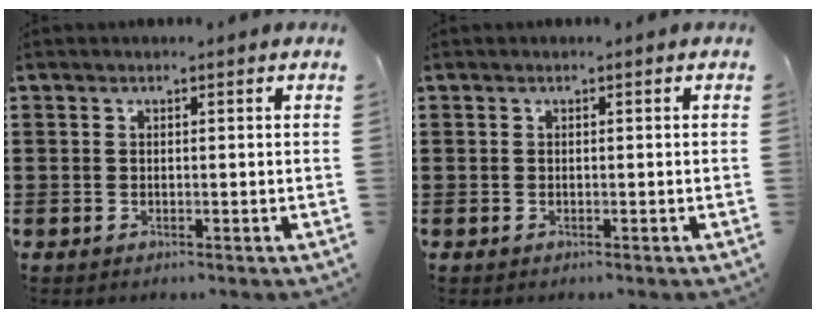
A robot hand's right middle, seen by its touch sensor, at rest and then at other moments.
{"total": 0.0}